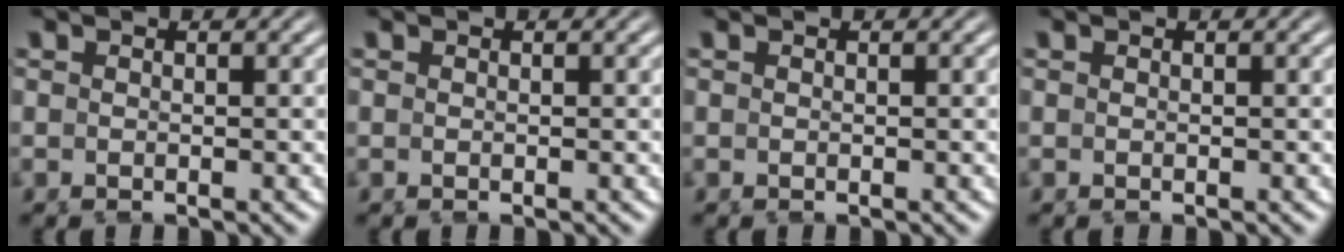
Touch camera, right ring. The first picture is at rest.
{"total": 0.0}
{"total": 0.0}
{"total": 0.0}